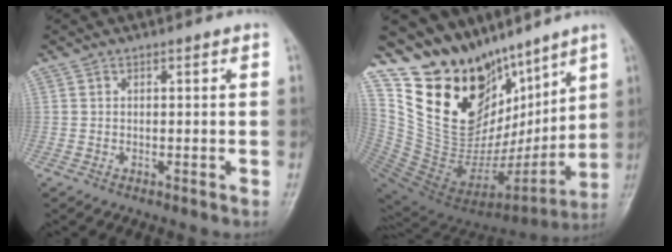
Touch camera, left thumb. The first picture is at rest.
{"total": 24.7, "force": [15.2, 14.4, 13.0], "torque": [-0.162, -0.070, 0.276]}